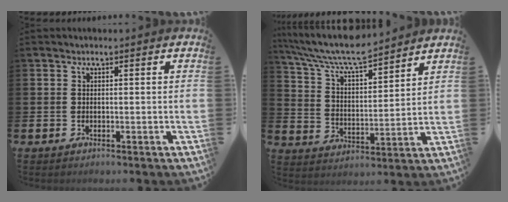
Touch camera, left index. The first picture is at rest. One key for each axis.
{"total": 7.9, "fx": 7.4, "fy": 1.1, "fz": 2.7, "tx": -0.090, "ty": -0.045, "tz": 0.129}